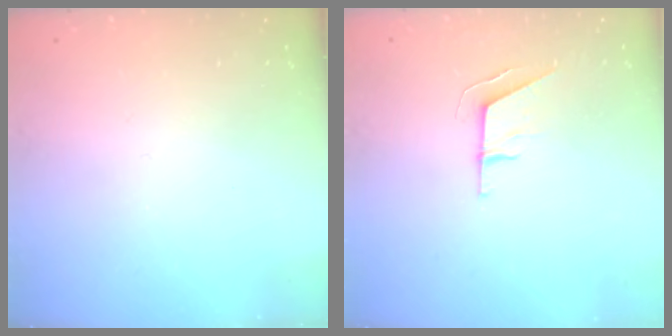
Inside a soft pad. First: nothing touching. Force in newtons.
{"total": 6.1, "press": 6.1, "slide": 0.0}